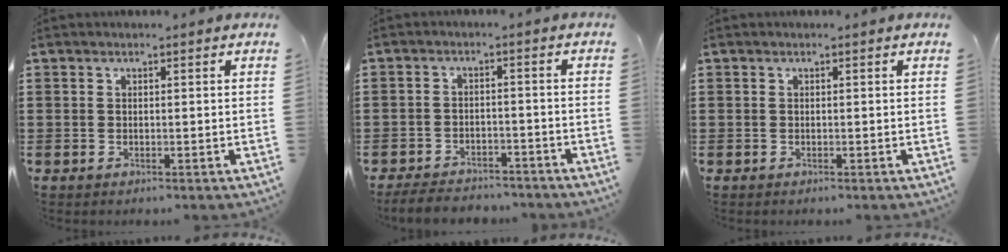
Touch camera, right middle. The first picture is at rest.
{"total": 4.2, "force": [-4.0, 1.0, 0.2], "torque": [-0.012, 0.007, -0.087]}
{"total": 0.0}